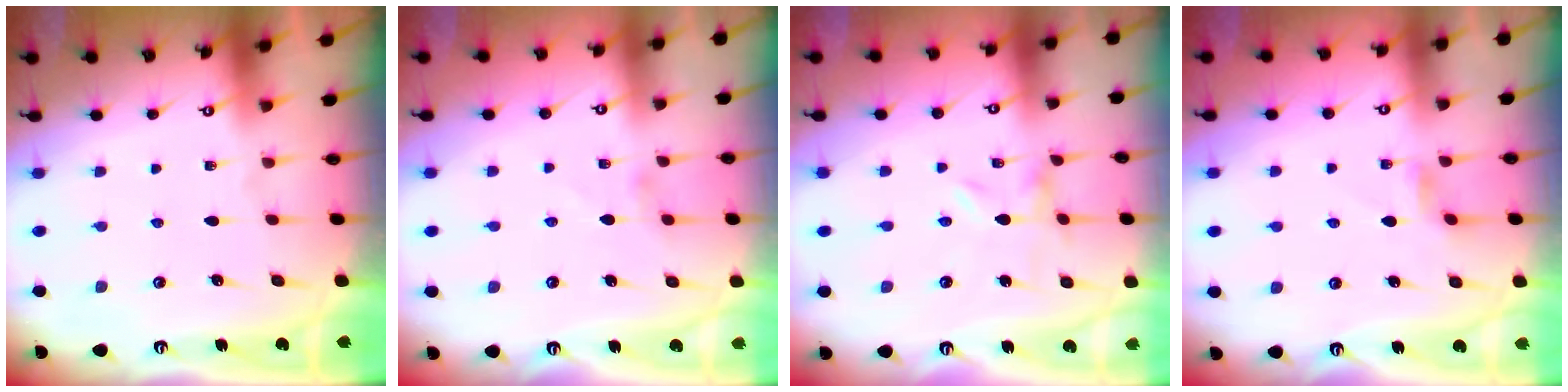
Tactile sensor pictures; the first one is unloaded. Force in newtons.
{"total": 0.0}
{"total": 0.0}
{"total": 2.5, "press": 2.5, "slide": 0.4}